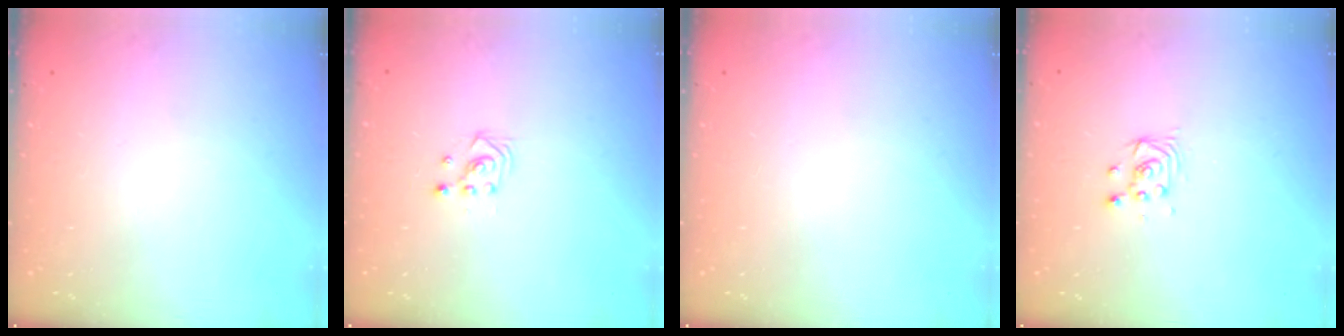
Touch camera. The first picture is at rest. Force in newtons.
{"total": 2.2, "press": 2.2, "slide": 0.2}
{"total": 0.0}
{"total": 3.4, "press": 3.4, "slide": 0.3}